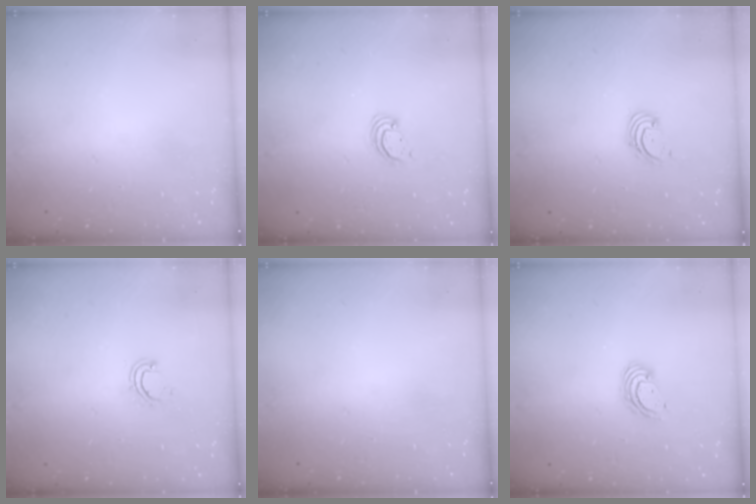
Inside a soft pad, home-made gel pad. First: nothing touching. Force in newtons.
{"total": 2.6, "press": 2.6, "slide": 0.2}
{"total": 1.6, "press": 1.6, "slide": 0.2}
{"total": 4.6, "press": 4.6, "slide": 0.3}
{"total": 0.0}
{"total": 4.6, "press": 4.6, "slide": 0.2}